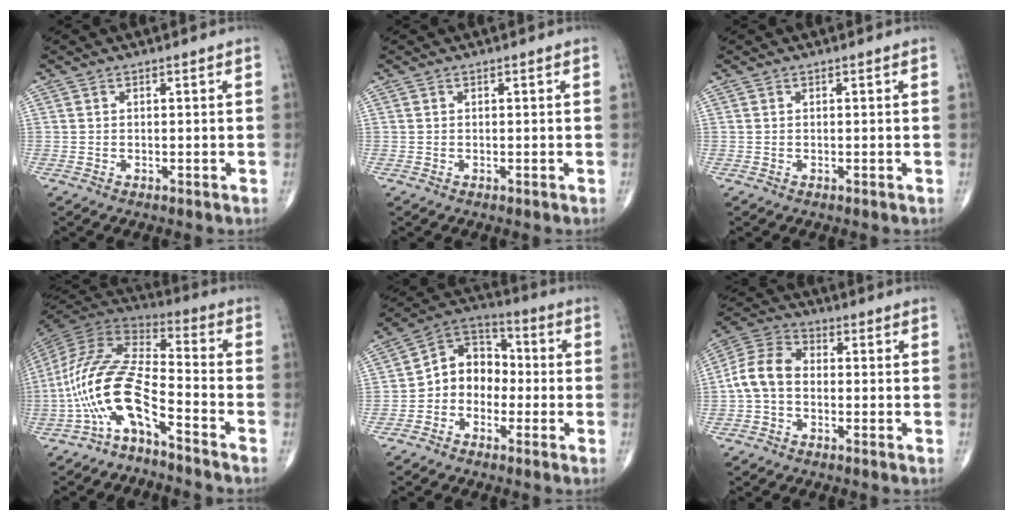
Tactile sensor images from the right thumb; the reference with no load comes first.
{"total": 0.0}
{"total": 0.0}
{"total": 14.3, "force": [-7.3, 4.8, 11.3], "torque": [-0.235, 0.087, -0.145]}
{"total": 9.7, "force": [-2.0, 7.9, 5.3], "torque": [-0.049, 0.046, -0.055]}
{"total": 8.1, "force": [-1.2, 5.8, 5.5], "torque": [-0.101, 0.027, -0.039]}